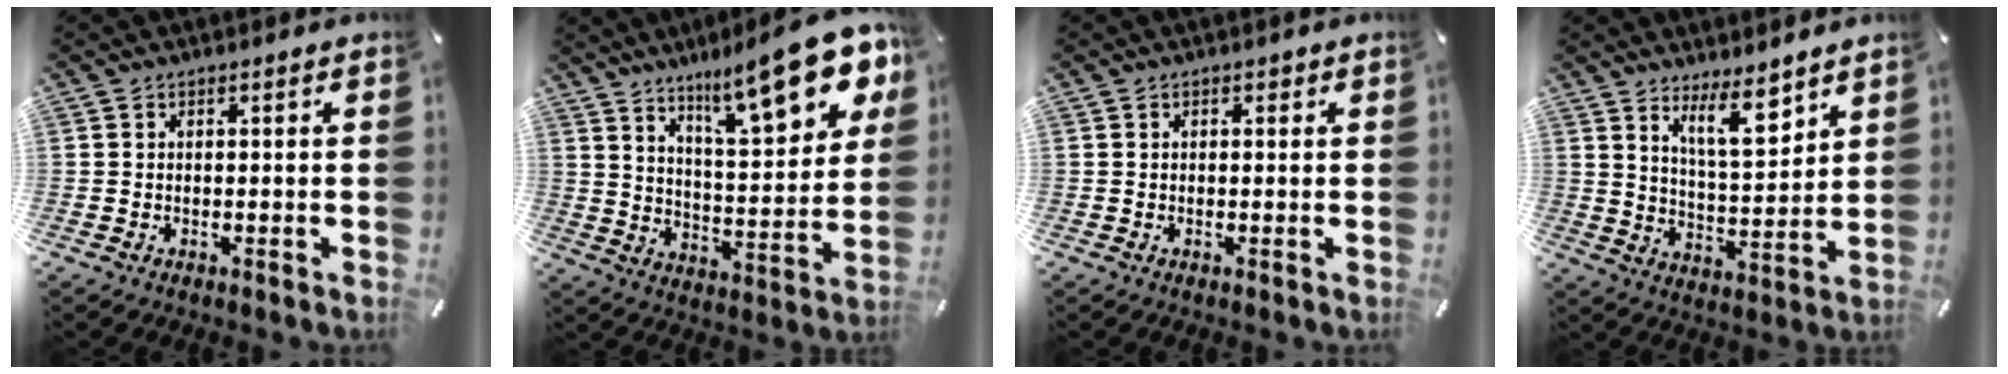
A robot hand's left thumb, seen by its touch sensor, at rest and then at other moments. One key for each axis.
{"total": 19.7, "fx": 13.0, "fy": 5.8, "fz": 13.6, "tx": -0.199, "ty": -0.087, "tz": 0.209}
{"total": 0.6, "fx": 0.2, "fy": 0.5, "fz": 0.4, "tx": 0.000, "ty": 0.000, "tz": 0.001}
{"total": 9.7, "fx": 7.5, "fy": 2.7, "fz": 5.6, "tx": -0.091, "ty": -0.051, "tz": 0.130}